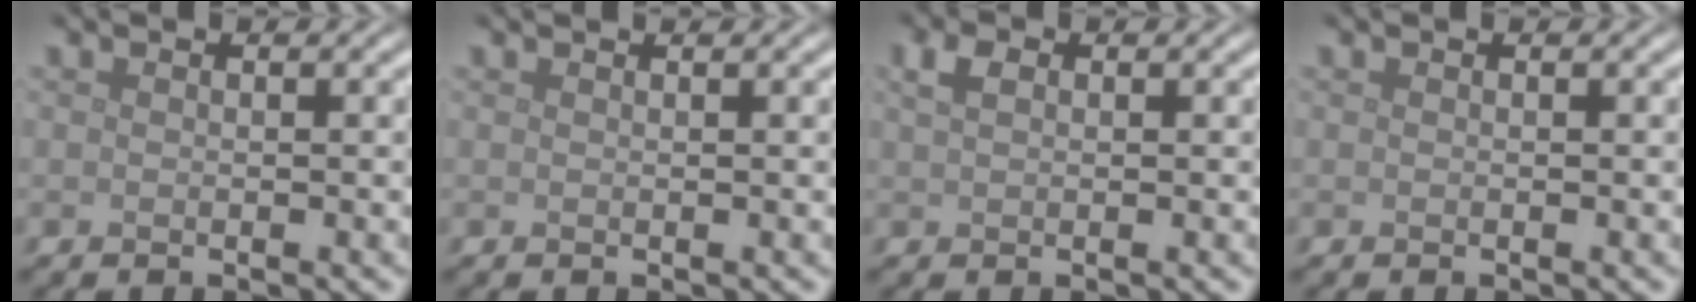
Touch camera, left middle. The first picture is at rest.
{"total": 0.5, "force": [0.5, 0.1, 0.2], "torque": [-0.002, -0.002, 0.002]}
{"total": 1.6, "force": [0.8, 1.0, 1.1], "torque": [-0.023, 0.006, 0.013]}
{"total": 0.0}